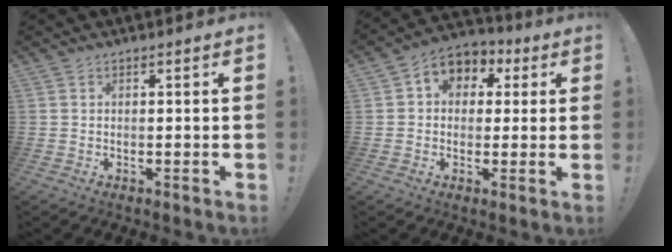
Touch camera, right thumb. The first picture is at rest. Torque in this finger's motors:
{"motor_torque": [1.07, 1.81, 0.55, -0.16, -0.01]}